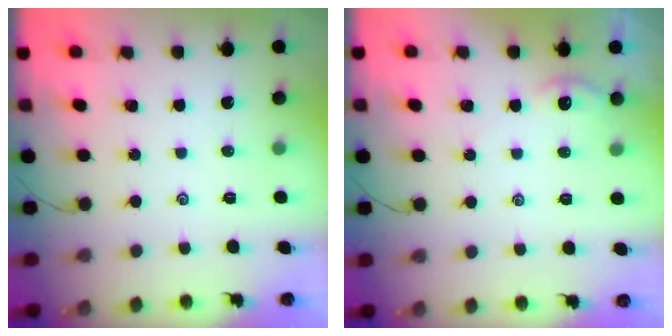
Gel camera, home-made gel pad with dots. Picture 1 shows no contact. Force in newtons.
{"total": 2.0, "press": 2.0, "slide": 0.2}